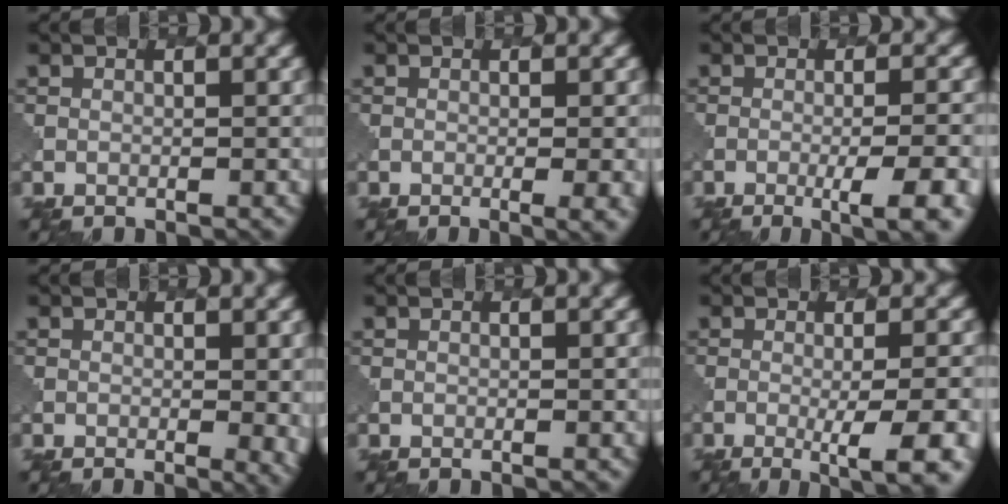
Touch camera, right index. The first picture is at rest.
{"total": 3.5, "force": [-0.7, 1.3, 3.2], "torque": [-0.027, 0.001, -0.010]}
{"total": 6.2, "force": [-2.7, 1.7, 5.3], "torque": [-0.063, 0.002, -0.032]}
{"total": 3.0, "force": [-0.5, 1.1, 2.7], "torque": [-0.032, -0.006, -0.001]}
{"total": 0.0}
{"total": 7.5, "force": [-2.9, 2.0, 6.7], "torque": [-0.080, -0.007, -0.032]}